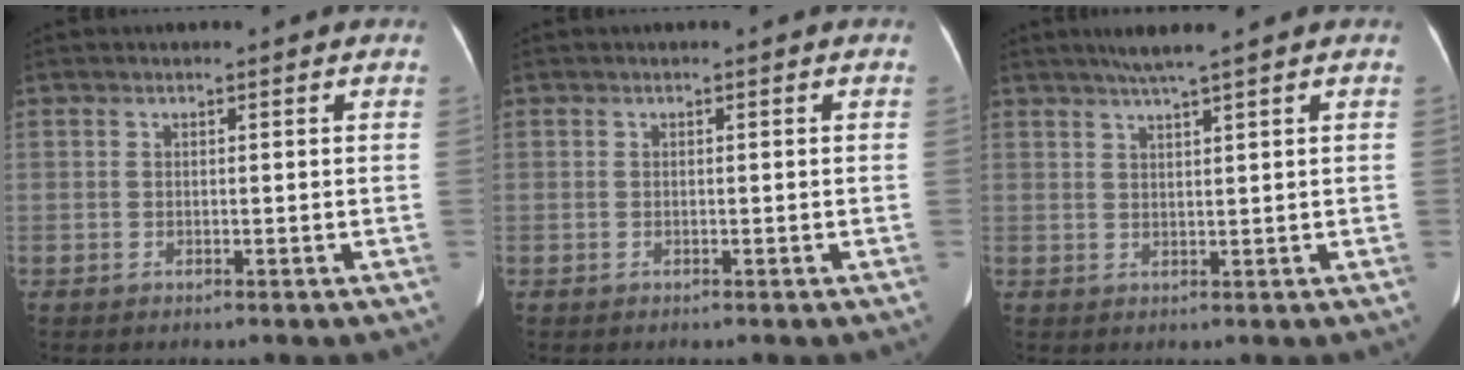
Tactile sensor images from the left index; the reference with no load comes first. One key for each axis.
{"total": 0.0}
{"total": 4.2, "fx": 3.3, "fy": -0.8, "fz": 2.5, "tx": -0.043, "ty": 0.008, "tz": 0.059}